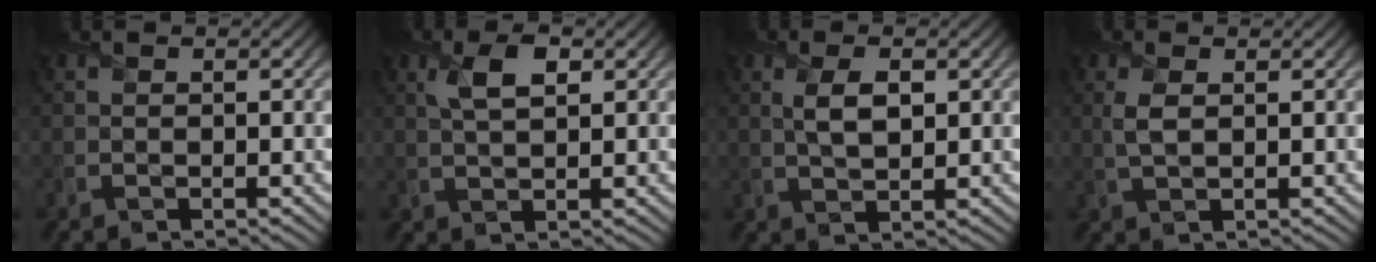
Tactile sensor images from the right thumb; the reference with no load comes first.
{"total": 4.0, "force": [1.6, 1.6, 3.3], "torque": [-0.069, 0.005, 0.030]}
{"total": 3.8, "force": [1.0, 1.7, 3.2], "torque": [-0.074, -0.001, 0.023]}
{"total": 2.3, "force": [0.7, 1.0, 1.9], "torque": [-0.051, -0.001, 0.016]}